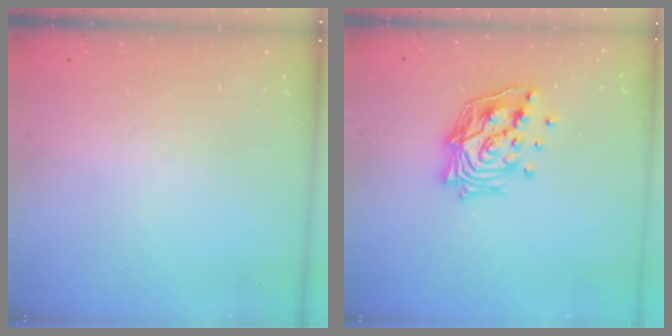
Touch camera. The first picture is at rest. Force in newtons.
{"total": 15.1, "press": 14.9, "slide": 1.9}